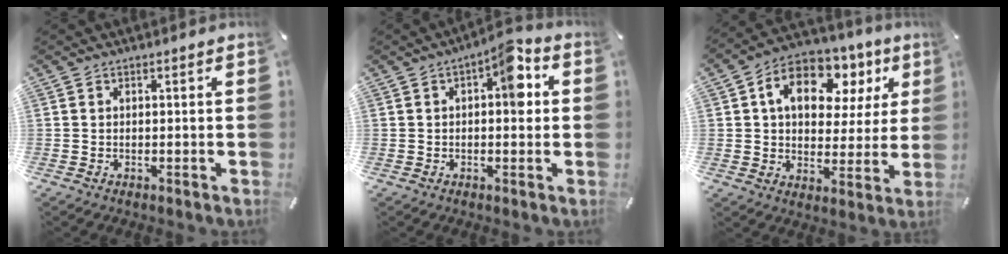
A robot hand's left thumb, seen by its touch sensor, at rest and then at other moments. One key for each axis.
{"total": 8.5, "fx": 1.9, "fy": 3.9, "fz": 7.3, "tx": -0.076, "ty": -0.011, "tz": 0.019}
{"total": 14.2, "fx": 5.9, "fy": 10.0, "fz": 8.2, "tx": -0.127, "ty": -0.022, "tz": 0.104}